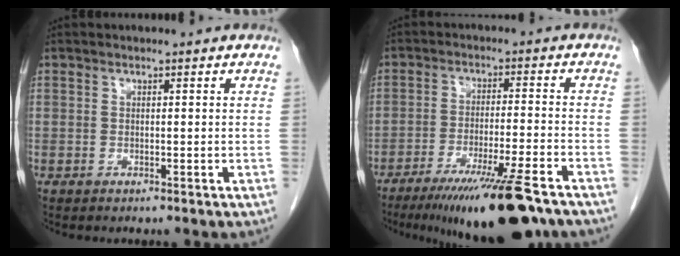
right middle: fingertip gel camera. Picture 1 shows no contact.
{"total": 15.3, "force": [-11.2, 0.6, 10.4], "torque": [-0.143, -0.033, -0.179]}